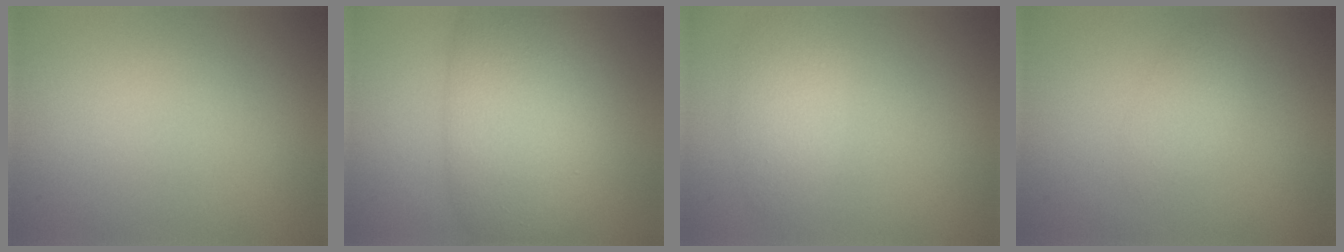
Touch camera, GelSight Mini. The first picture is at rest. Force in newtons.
{"total": 9.3, "press": 9.3, "slide": 0.3}
{"total": 2.4, "press": 2.4, "slide": 0.1}
{"total": 1.5, "press": 1.5, "slide": 0.1}